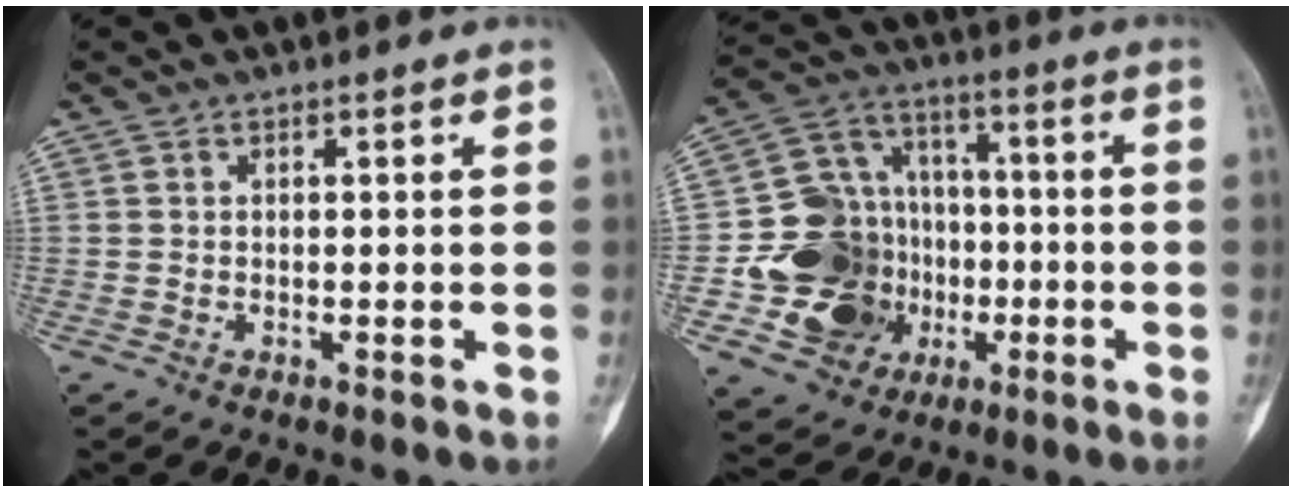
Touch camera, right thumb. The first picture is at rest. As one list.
[{"total": 17.5, "force": [-3.5, 15.6, 7.2], "torque": [-0.082, 0.061, -0.048]}]